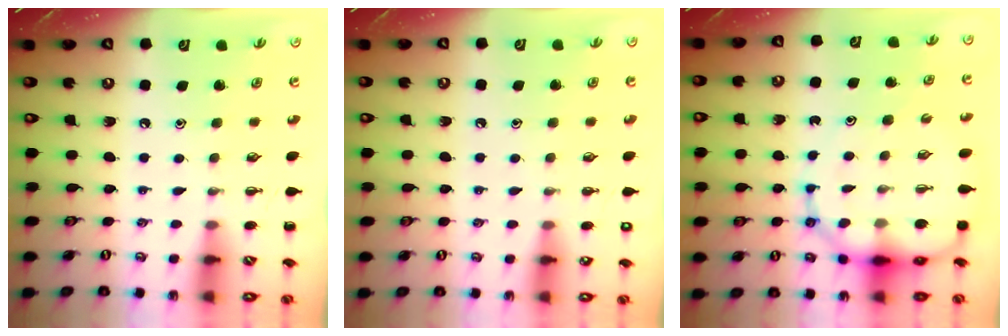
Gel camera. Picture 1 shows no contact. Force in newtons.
{"total": 1.4, "press": 1.4, "slide": 0.1}
{"total": 13.1, "press": 12.5, "slide": 3.7}